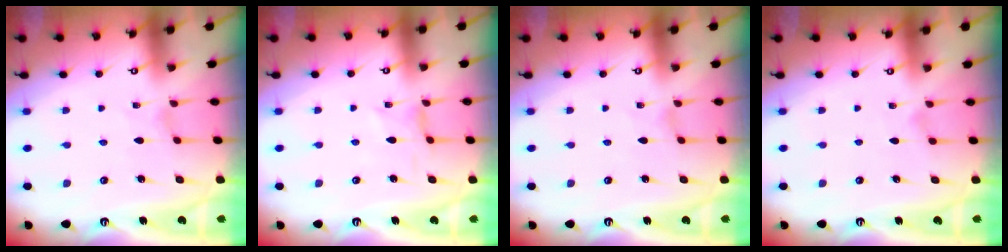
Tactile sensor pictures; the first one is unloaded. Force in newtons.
{"total": 0.0}
{"total": 0.0}
{"total": 0.0}